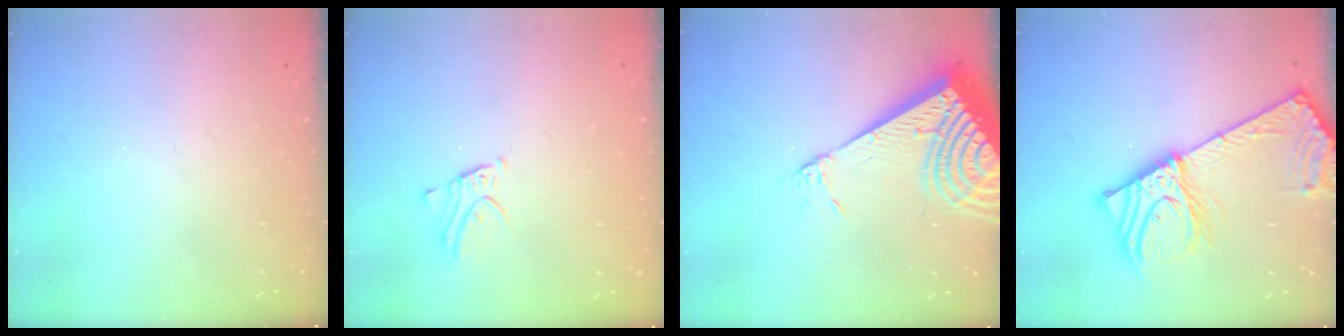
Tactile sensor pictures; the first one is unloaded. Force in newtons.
{"total": 3.0, "press": 3.0, "slide": 0.1}
{"total": 19.0, "press": 18.8, "slide": 2.5}
{"total": 18.5, "press": 18.2, "slide": 3.7}